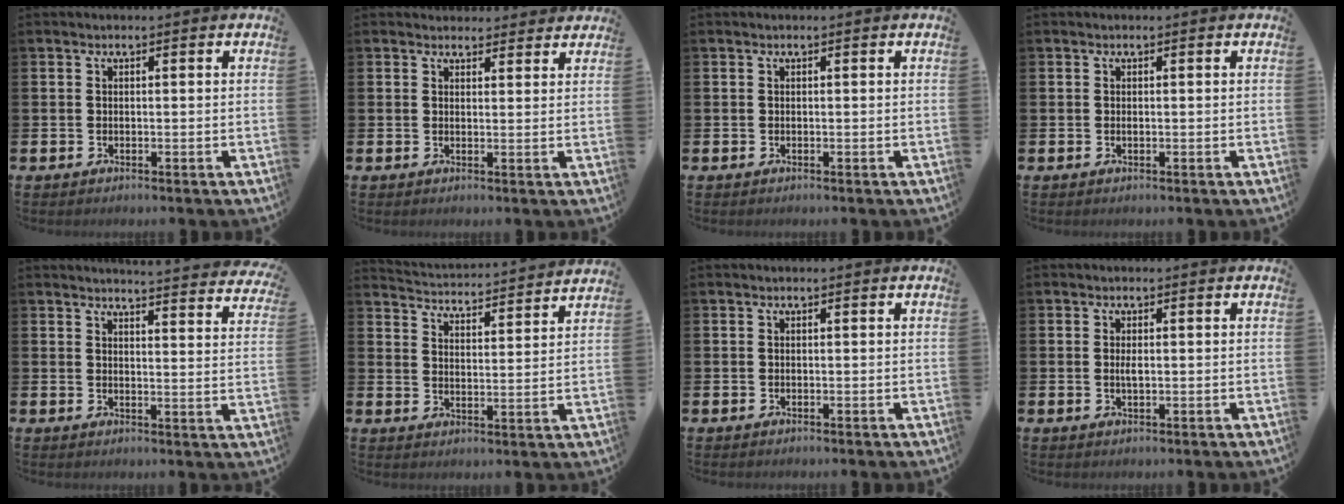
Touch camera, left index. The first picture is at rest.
{"total": 2.7, "force": [2.6, 0.9, -0.1], "torque": [0.007, -0.013, 0.046]}
{"total": 0.0}
{"total": 0.0}
{"total": 4.6, "force": [4.5, -0.3, 0.5], "torque": [-0.004, -0.039, 0.076]}
{"total": 4.2, "force": [4.2, 0.1, 0.0], "torque": [-0.024, -0.039, 0.071]}
{"total": 0.0}
{"total": 1.3, "force": [0.2, 0.4, 1.2], "torque": [-0.016, 0.000, 0.000]}